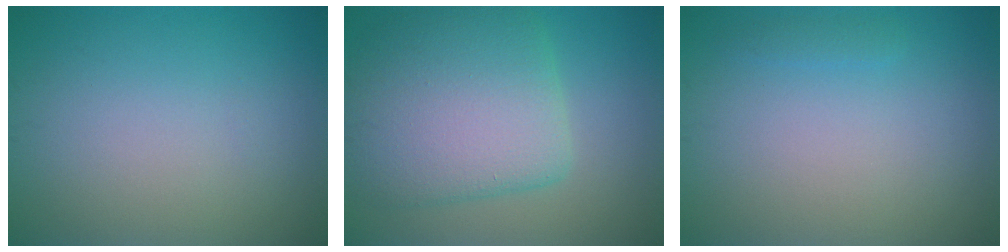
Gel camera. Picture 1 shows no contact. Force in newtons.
{"total": 8.6, "press": 8.6, "slide": 0.3}
{"total": 0.7, "press": 0.7, "slide": 0.1}